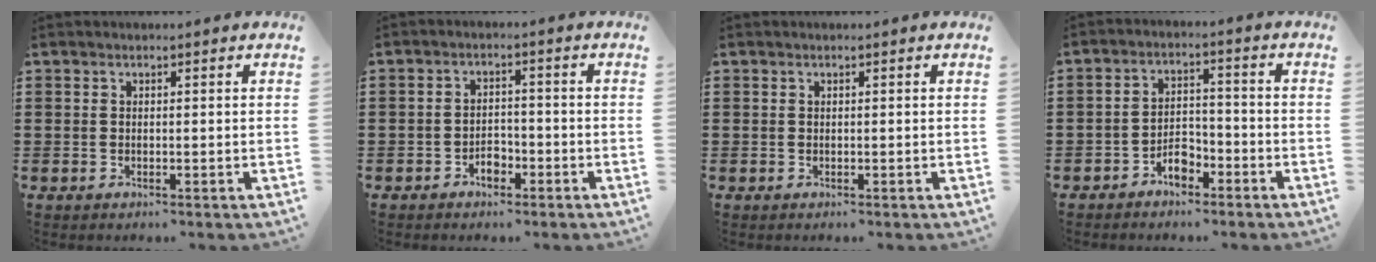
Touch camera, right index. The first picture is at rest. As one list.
[{"total": 2.9, "force": [-1.9, 1.6, 1.4], "torque": [-0.028, 0.003, -0.039]}, {"total": 0.0}, {"total": 4.3, "force": [-3.2, 1.9, 2.1], "torque": [-0.035, 0.011, -0.062]}]